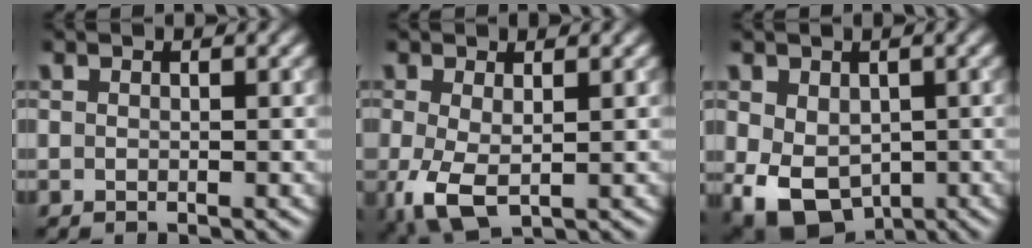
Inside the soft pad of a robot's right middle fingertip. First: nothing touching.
{"total": 4.2, "force": [-0.6, 2.1, 3.5], "torque": [-0.087, -0.011, -0.009]}
{"total": 7.2, "force": [-1.7, 5.1, 4.7], "torque": [-0.089, -0.026, -0.017]}